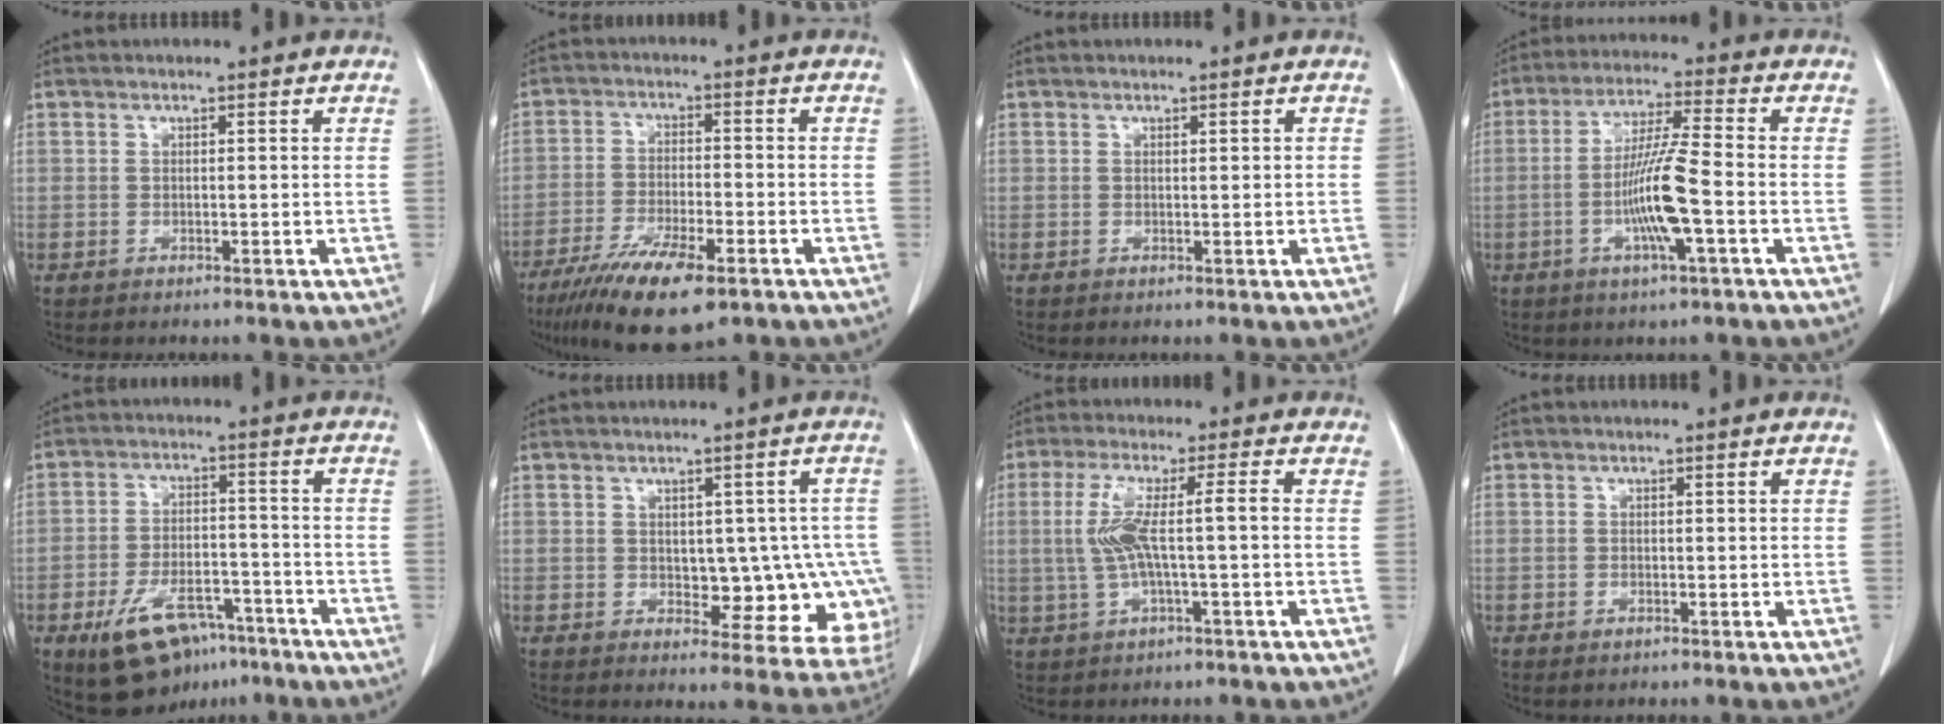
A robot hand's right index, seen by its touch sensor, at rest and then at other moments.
{"total": 12.2, "force": [-7.8, 2.7, 9.0], "torque": [-0.159, -0.024, -0.128]}
{"total": 0.6, "force": [0.1, 0.1, 0.5], "torque": [-0.009, 0.000, 0.003]}
{"total": 9.9, "force": [-2.5, 0.0, 9.6], "torque": [-0.184, -0.004, -0.048]}
{"total": 12.7, "force": [-8.0, 6.4, 7.5], "torque": [-0.131, 0.009, -0.124]}
{"total": 10.9, "force": [-1.7, 6.5, 8.6], "torque": [-0.073, 0.018, -0.005]}
{"total": 7.2, "force": [-0.3, 0.5, 7.1], "torque": [-0.148, 0.019, -0.002]}
{"total": 1.0, "force": [-0.6, 0.5, 0.5], "torque": [-0.010, 0.000, -0.006]}